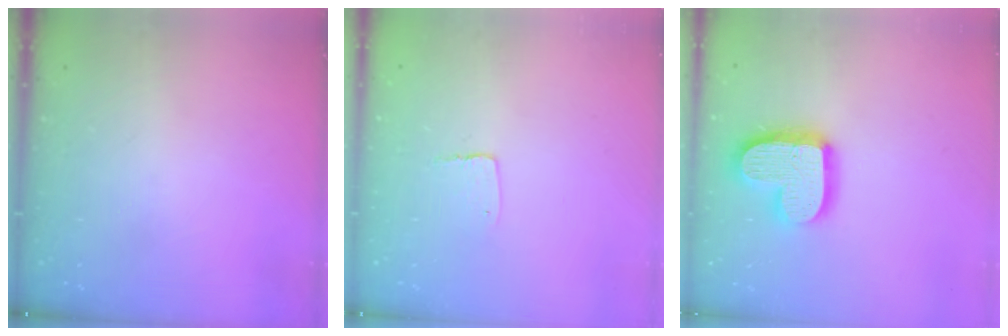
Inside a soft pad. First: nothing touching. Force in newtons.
{"total": 3.6, "press": 3.6, "slide": 0.3}
{"total": 17.0, "press": 17.0, "slide": 1.4}